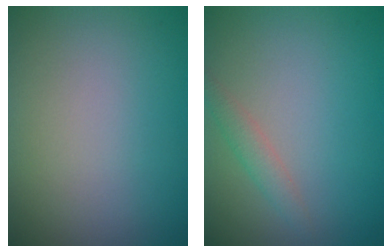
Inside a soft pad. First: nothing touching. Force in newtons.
{"total": 1.5, "press": 1.4, "slide": 0.0}